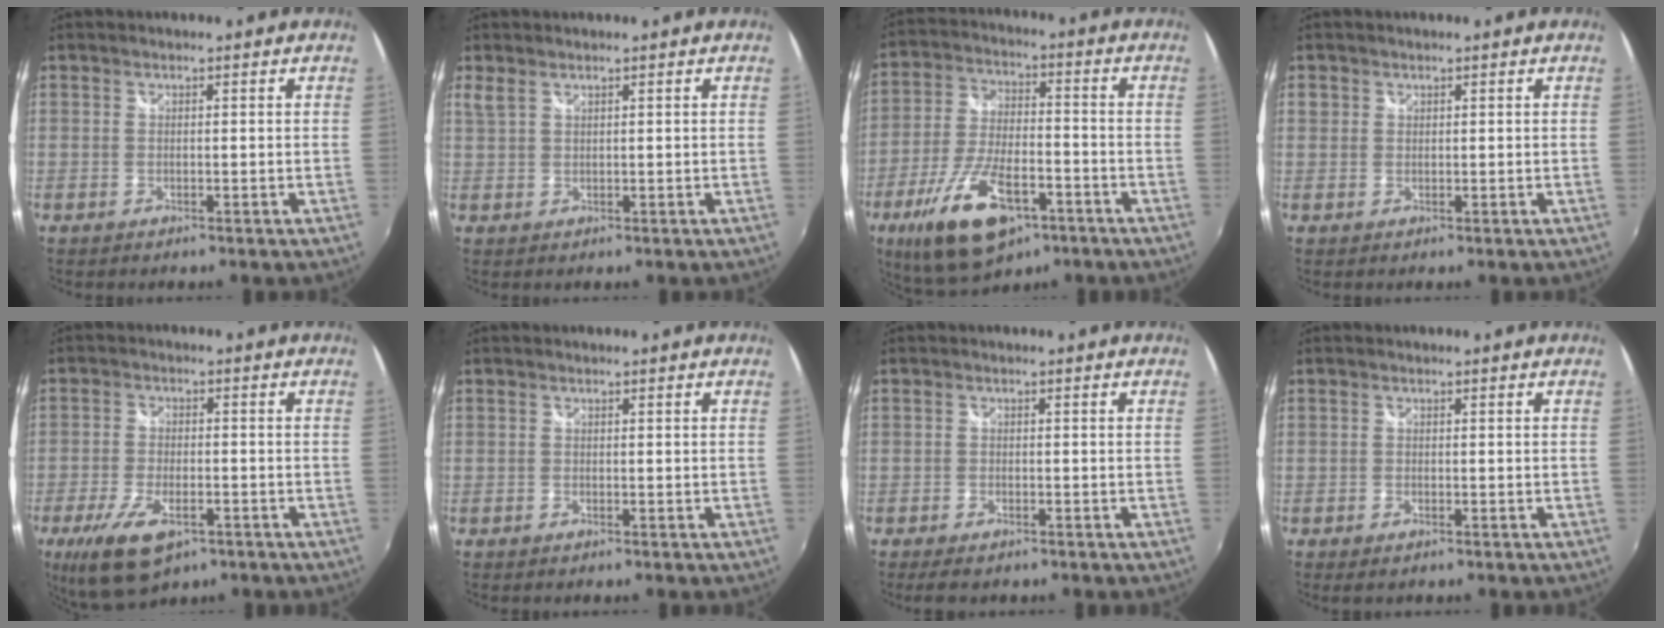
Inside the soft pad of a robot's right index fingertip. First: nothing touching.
{"total": 1.6, "force": [1.1, 0.6, 1.0], "torque": [-0.025, 0.002, 0.025]}
{"total": 17.5, "force": [-9.3, 7.5, 12.8], "torque": [-0.264, -0.030, -0.159]}
{"total": 1.1, "force": [0.2, 1.0, 0.2], "torque": [-0.004, 0.002, 0.000]}
{"total": 11.6, "force": [-6.4, 5.1, 8.2], "torque": [-0.187, -0.033, -0.109]}
{"total": 0.0}
{"total": 3.5, "force": [-2.7, 1.3, 1.9], "torque": [-0.044, -0.013, -0.044]}
{"total": 1.2, "force": [-0.8, 0.6, 0.6], "torque": [-0.013, -0.005, -0.014]}